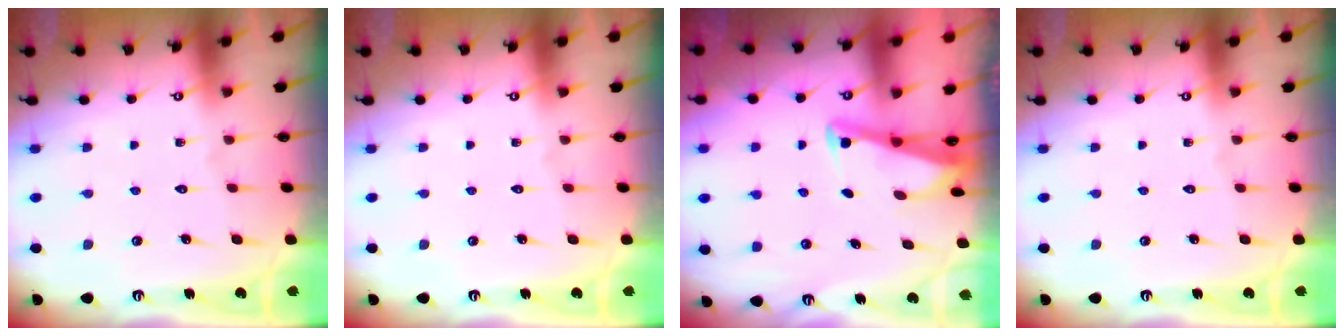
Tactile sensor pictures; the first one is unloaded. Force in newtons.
{"total": 0.0}
{"total": 2.8, "press": 2.8, "slide": 0.3}
{"total": 0.0}